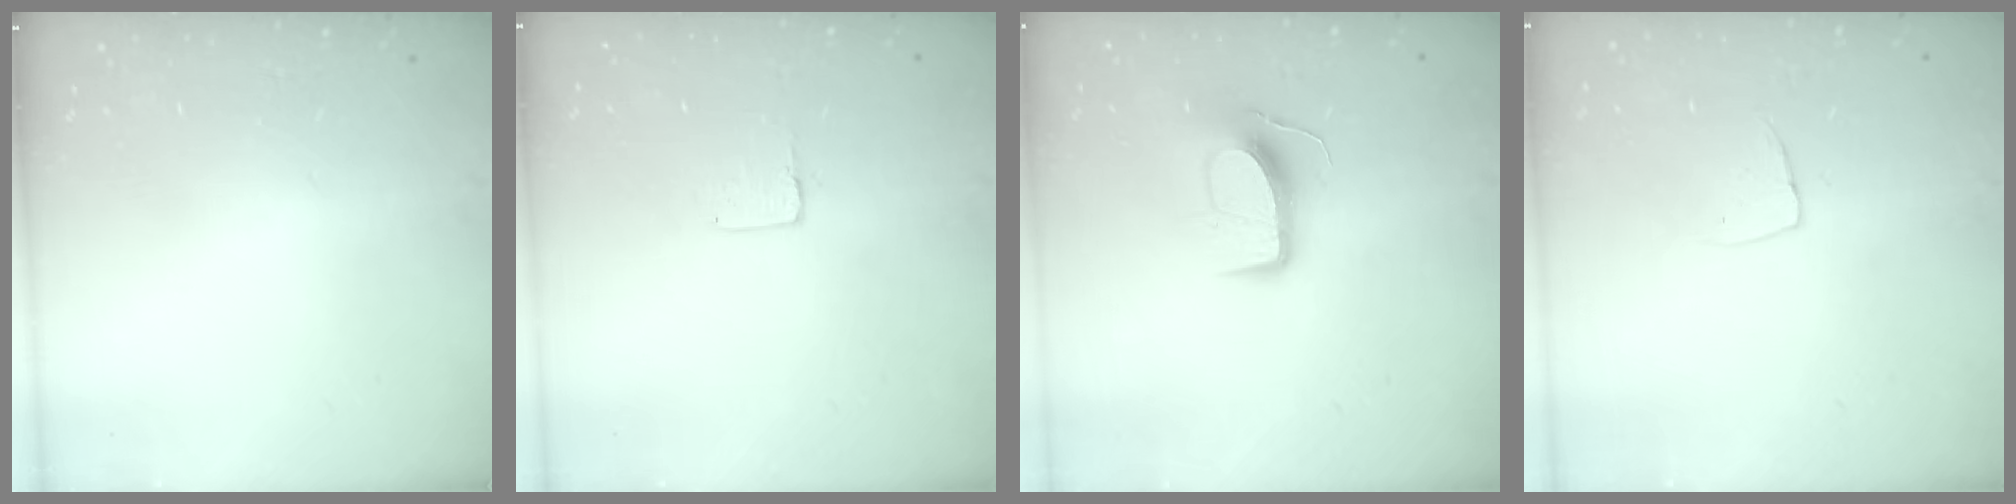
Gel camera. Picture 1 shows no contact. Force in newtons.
{"total": 2.0, "press": 2.0, "slide": 0.0}
{"total": 11.6, "press": 11.6, "slide": 0.1}
{"total": 5.2, "press": 5.2, "slide": 0.4}